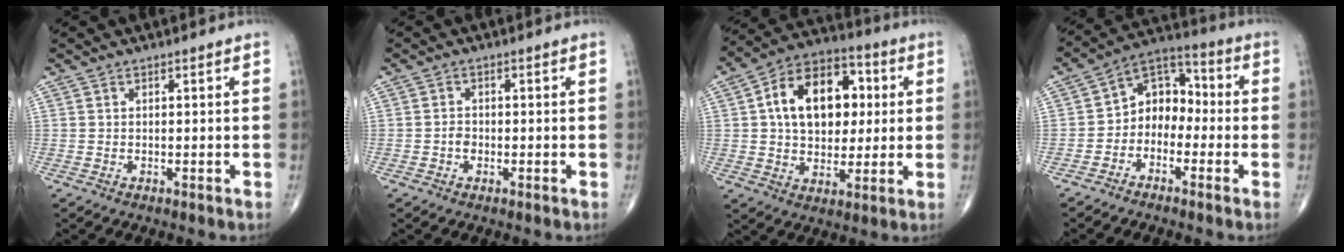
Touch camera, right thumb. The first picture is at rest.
{"total": 1.5, "force": [-0.6, 1.1, 0.8], "torque": [-0.007, 0.006, -0.012]}
{"total": 17.7, "force": [3.2, 11.7, 12.9], "torque": [-0.170, 0.016, 0.046]}
{"total": 8.8, "force": [-2.3, 6.8, 5.1], "torque": [-0.049, 0.051, -0.061]}